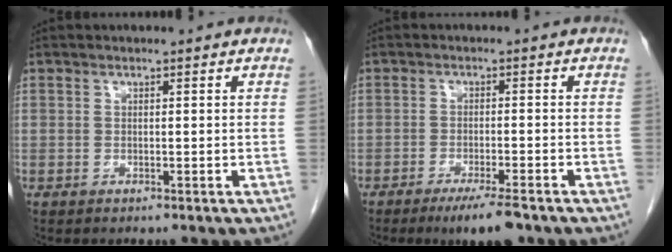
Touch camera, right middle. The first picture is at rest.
{"total": 5.8, "force": [-4.1, 0.6, 4.0], "torque": [-0.062, -0.012, -0.064]}